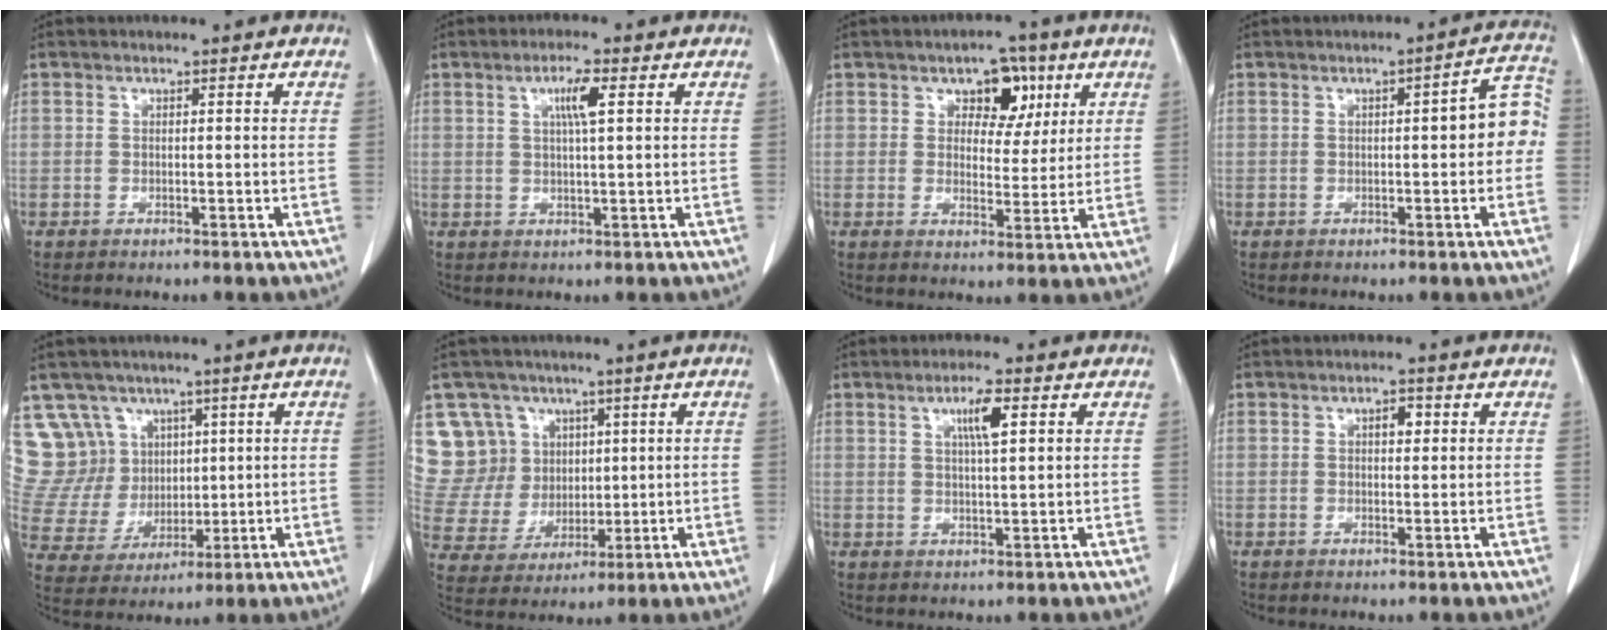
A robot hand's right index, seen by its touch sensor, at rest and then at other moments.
{"total": 3.9, "force": [1.3, 0.2, 3.7], "torque": [-0.066, 0.001, 0.022]}
{"total": 6.6, "force": [3.0, 4.1, 4.2], "torque": [-0.047, 0.014, 0.043]}
{"total": 6.3, "force": [-0.1, 1.5, 6.1], "torque": [-0.070, 0.028, -0.004]}
{"total": 12.5, "force": [6.5, 10.6, 1.9], "torque": [-0.067, 0.062, 0.153]}
{"total": 13.1, "force": [6.0, 11.5, 2.0], "torque": [-0.074, 0.060, 0.140]}
{"total": 4.3, "force": [1.7, 0.4, 3.9], "torque": [-0.070, -0.001, 0.029]}
{"total": 1.9, "force": [0.6, 0.9, 1.5], "torque": [-0.023, 0.002, 0.007]}